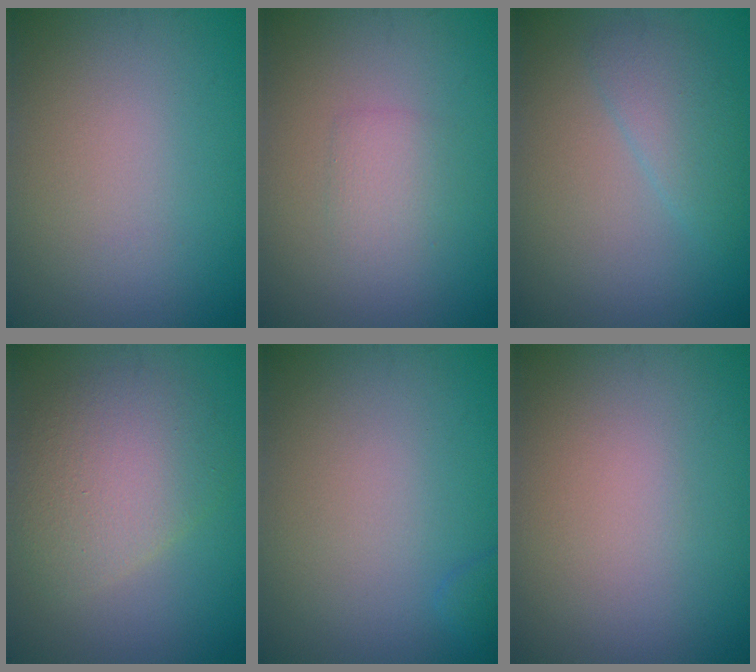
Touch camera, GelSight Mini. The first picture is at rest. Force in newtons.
{"total": 1.6, "press": 1.6, "slide": 0.1}
{"total": 2.5, "press": 2.5, "slide": 0.2}
{"total": 4.6, "press": 4.6, "slide": 0.3}
{"total": 0.8, "press": 0.8, "slide": 0.1}
{"total": 0.0}